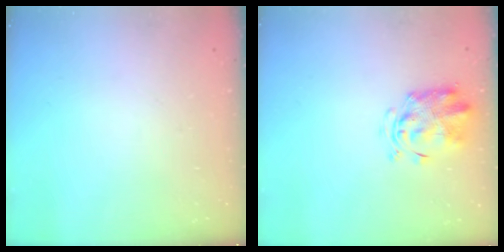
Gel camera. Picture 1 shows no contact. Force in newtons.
{"total": 2.9, "press": 2.9, "slide": 0.6}